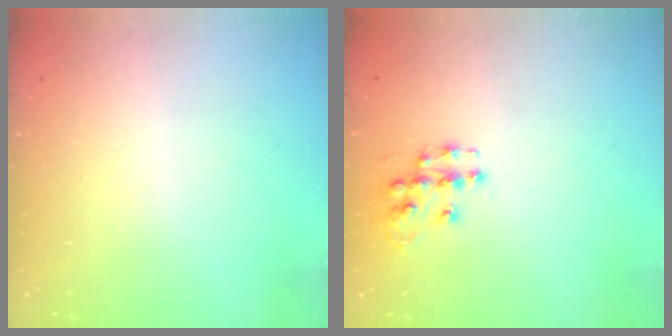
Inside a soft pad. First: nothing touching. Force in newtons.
{"total": 9.7, "press": 9.7, "slide": 0.7}